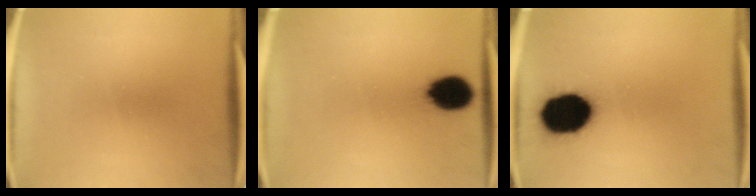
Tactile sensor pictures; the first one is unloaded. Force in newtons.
{"total": 10.4}
{"total": 18.6}